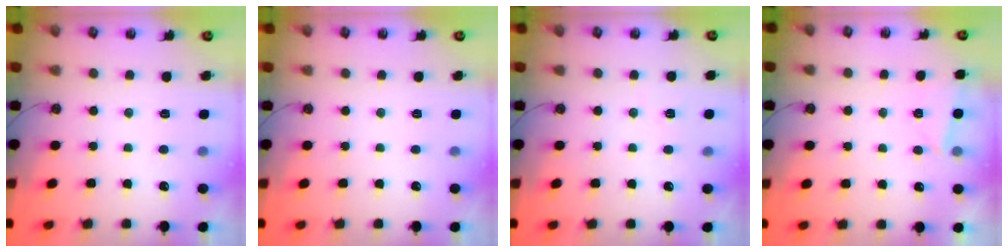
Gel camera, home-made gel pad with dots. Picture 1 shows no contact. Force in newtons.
{"total": 0.0}
{"total": 2.7, "press": 2.5, "slide": 1.0}
{"total": 1.9, "press": 1.8, "slide": 0.6}